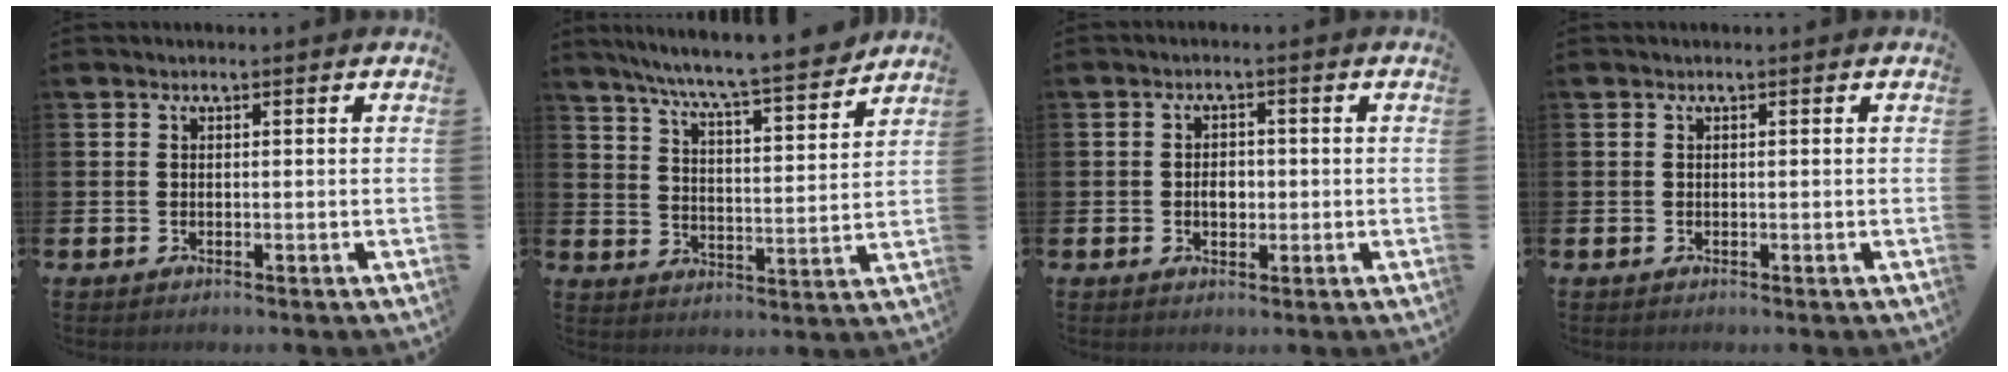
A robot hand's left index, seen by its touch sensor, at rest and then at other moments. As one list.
[{"total": 8.1, "force": [7.5, -0.1, 3.0], "torque": [-0.082, -0.056, 0.128]}, {"total": 2.5, "force": [-0.3, 1.7, 1.7], "torque": [-0.014, -0.002, -0.011]}, {"total": 0.0}]